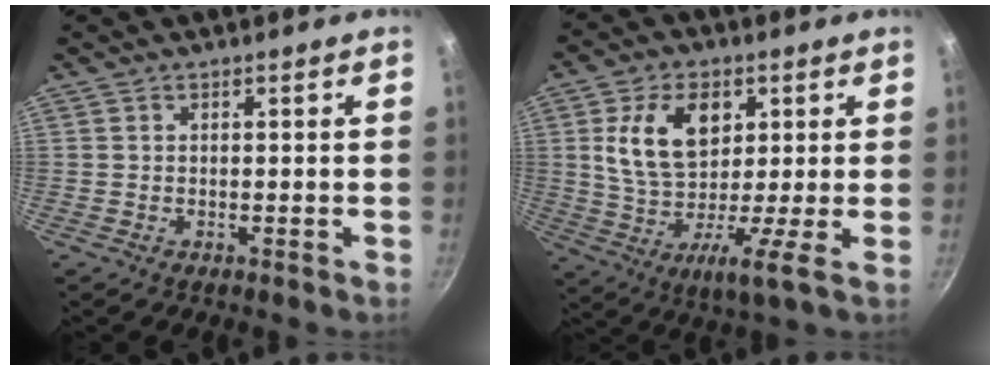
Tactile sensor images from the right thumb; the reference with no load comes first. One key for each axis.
{"total": 14.0, "fx": 3.8, "fy": 7.4, "fz": 11.3, "tx": -0.187, "ty": -0.007, "tz": 0.051}